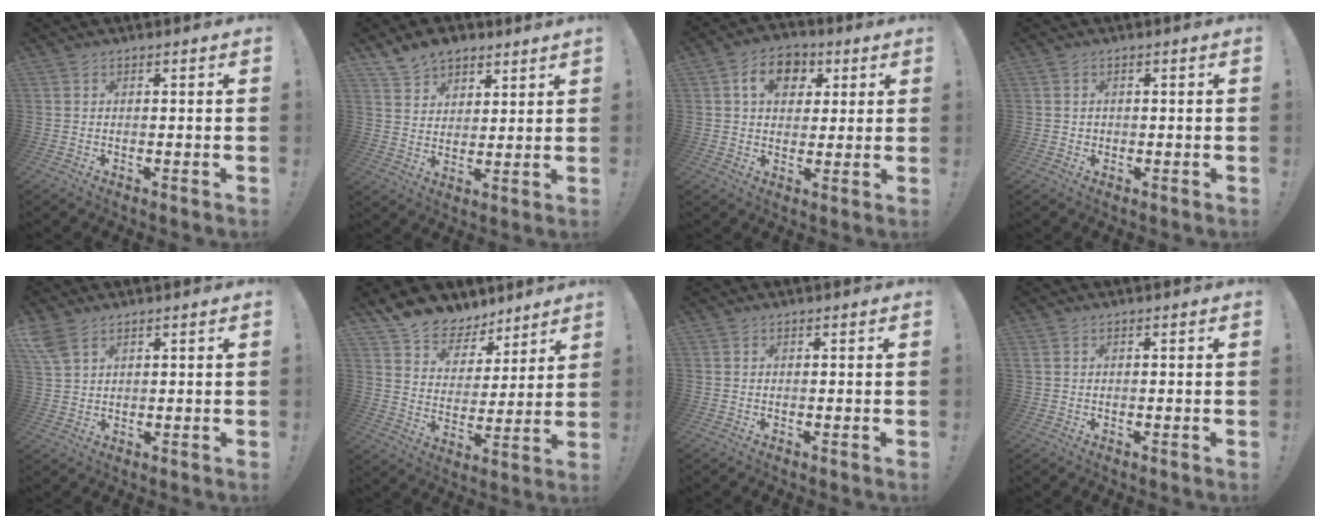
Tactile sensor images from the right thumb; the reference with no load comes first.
{"total": 8.6, "force": [6.7, 5.2, 1.8], "torque": [-0.035, -0.042, 0.130]}
{"total": 10.0, "force": [3.5, 7.6, 5.5], "torque": [-0.077, -0.001, 0.065]}
{"total": 1.2, "force": [0.2, 1.2, 0.1], "torque": [-0.003, 0.005, 0.002]}
{"total": 5.5, "force": [3.7, 2.7, 3.0], "torque": [-0.056, -0.014, 0.074]}
{"total": 9.6, "force": [7.7, 5.6, 1.1], "torque": [-0.027, -0.068, 0.149]}
{"total": 0.0}
{"total": 0.7, "force": [0.3, 0.5, 0.3], "torque": [-0.012, 0.004, 0.006]}